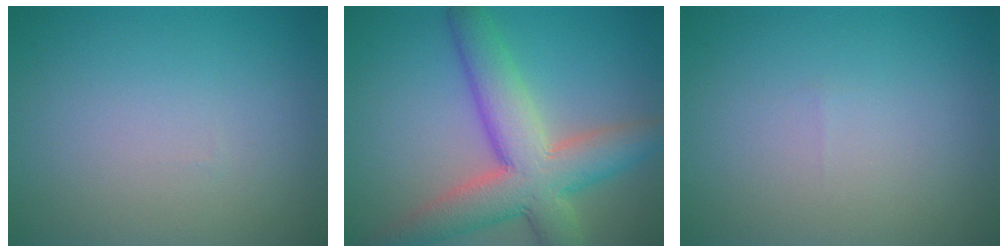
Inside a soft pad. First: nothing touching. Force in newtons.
{"total": 8.5, "press": 8.5, "slide": 0.6}
{"total": 0.0}